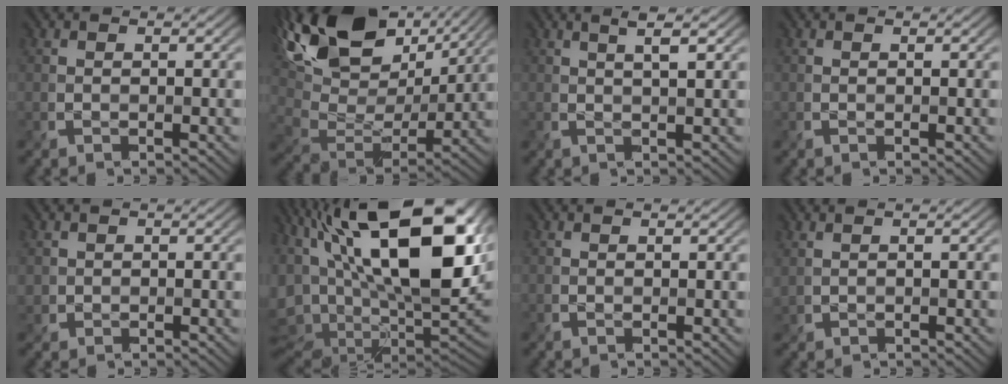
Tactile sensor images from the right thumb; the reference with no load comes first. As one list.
[{"total": 18.1, "force": [9.8, 9.9, 11.6], "torque": [-0.265, 0.031, 0.171]}, {"total": 2.9, "force": [1.3, 0.1, 2.6], "torque": [-0.037, 0.001, 0.026]}, {"total": 0.0}, {"total": 1.1, "force": [0.4, 1.1, 0.1], "torque": [-0.005, 0.000, 0.007]}, {"total": 21.6, "force": [5.1, 8.8, 19.1], "torque": [-0.333, 0.015, 0.095]}, {"total": 0.0}, {"total": 0.8, "force": [0.6, 0.1, 0.5], "torque": [-0.015, 0.005, 0.019]}]